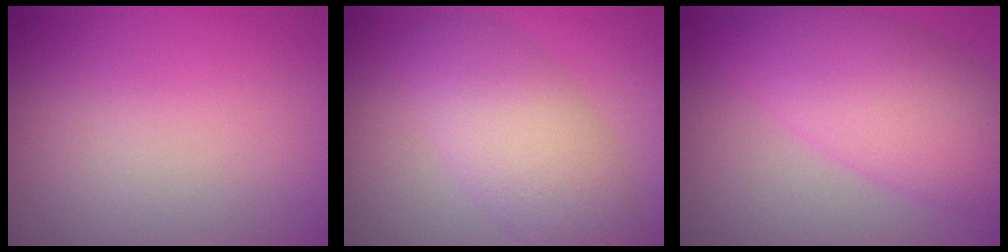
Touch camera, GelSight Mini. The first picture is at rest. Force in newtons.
{"total": 4.3, "press": 4.3, "slide": 0.4}
{"total": 7.6, "press": 7.6, "slide": 0.3}